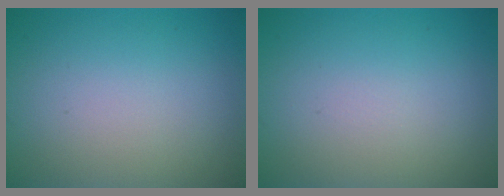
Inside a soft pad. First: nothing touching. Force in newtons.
{"total": 0.0}